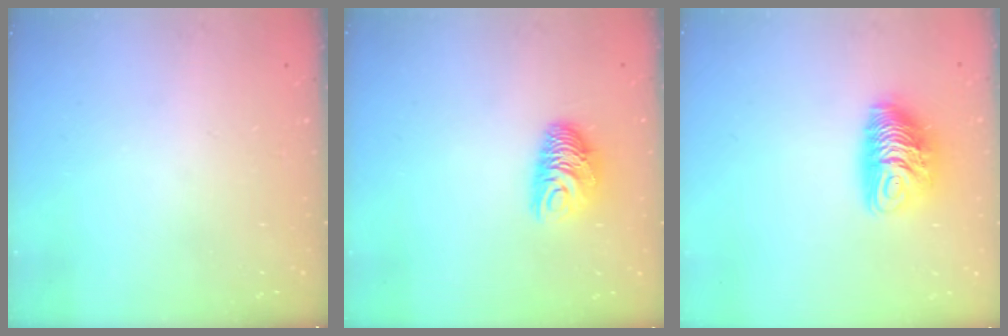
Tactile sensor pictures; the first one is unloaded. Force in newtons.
{"total": 9.4, "press": 9.3, "slide": 0.6}
{"total": 10.2, "press": 10.2, "slide": 0.9}